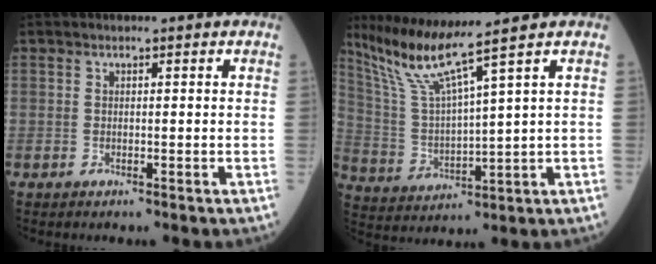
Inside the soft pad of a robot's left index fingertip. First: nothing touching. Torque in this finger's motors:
{"motor_torque": [0.67, -0.69, 0.07, 0.05]}